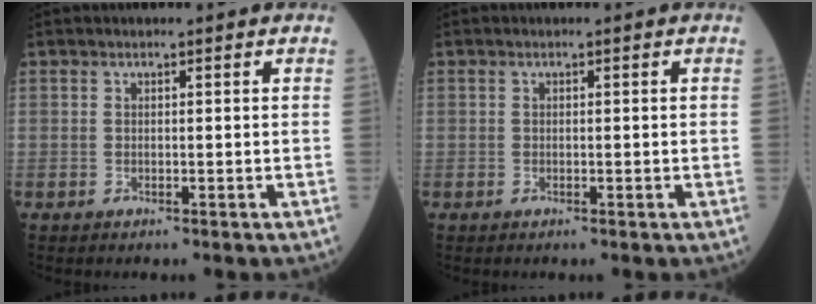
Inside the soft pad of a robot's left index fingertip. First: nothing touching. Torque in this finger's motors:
{"motor_torque": [0.11, 0.19, 0.03, -0.03]}